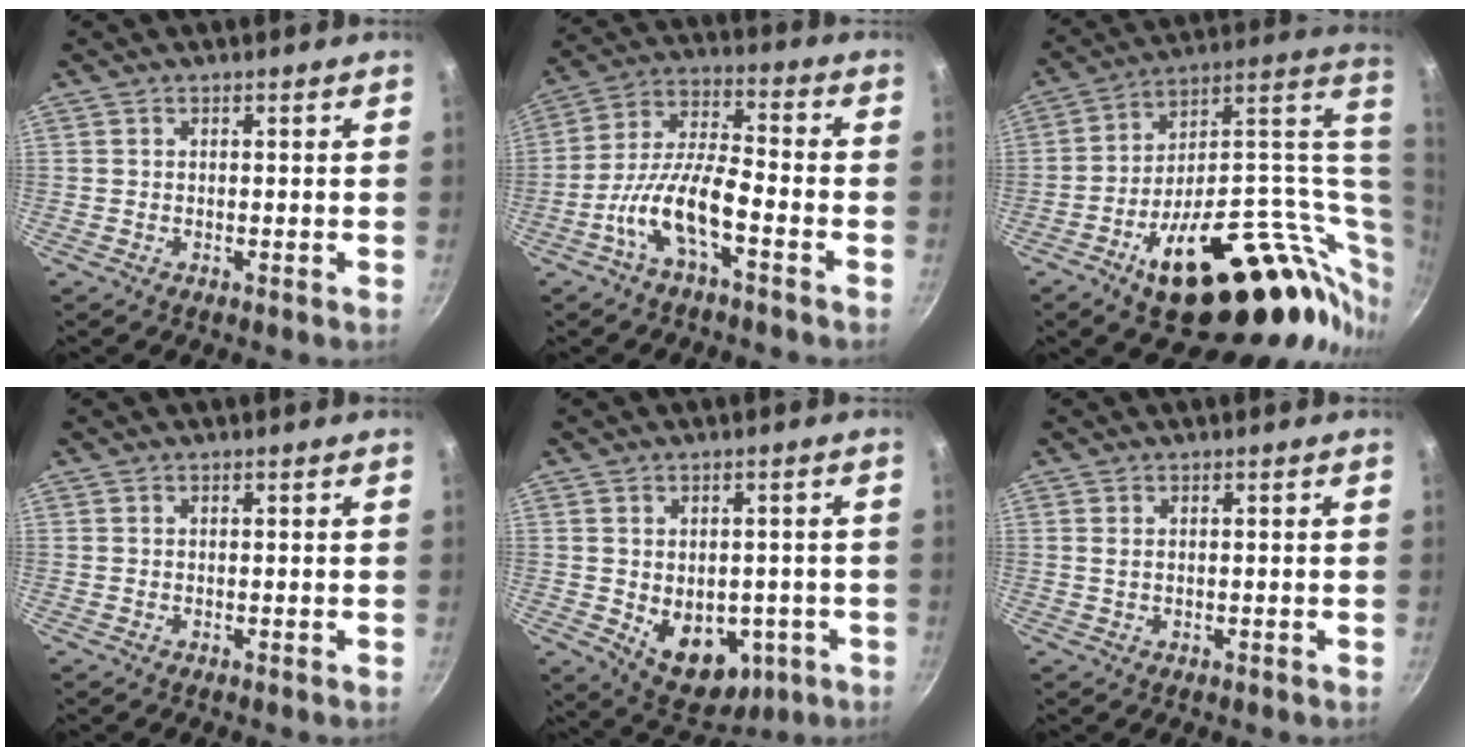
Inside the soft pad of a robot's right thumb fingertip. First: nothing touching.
{"total": 11.2, "force": [-5.3, 3.6, 9.2], "torque": [-0.181, 0.042, -0.107]}
{"total": 32.3, "force": [3.4, 16.3, 27.7], "torque": [-0.386, 0.001, 0.070]}
{"total": 0.0}
{"total": 11.4, "force": [-2.4, 7.9, 7.9], "torque": [-0.076, -0.007, -0.010]}
{"total": 0.9, "force": [0.1, 0.4, 0.8], "torque": [-0.015, 0.001, 0.002]}